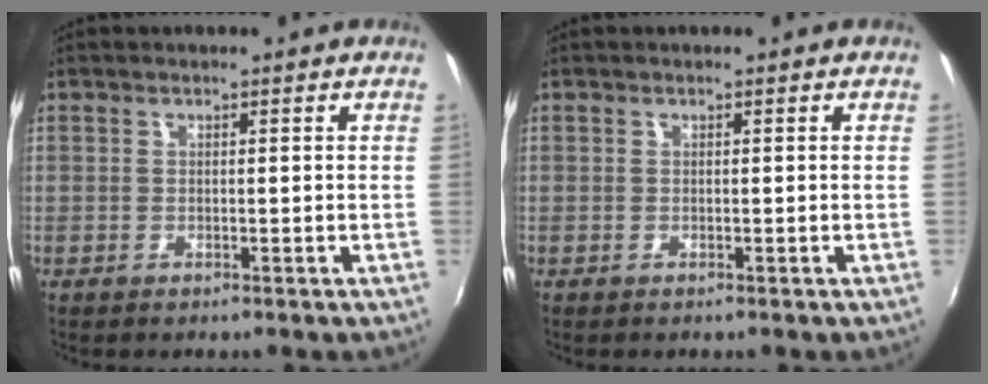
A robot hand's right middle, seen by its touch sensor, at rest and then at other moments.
{"total": 0.0}